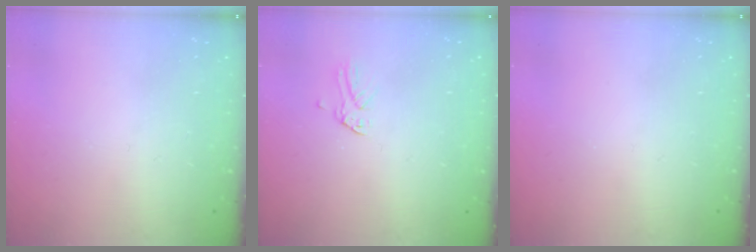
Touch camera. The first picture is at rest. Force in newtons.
{"total": 0.0}
{"total": 0.0}